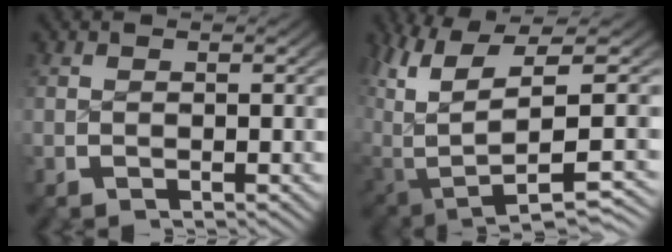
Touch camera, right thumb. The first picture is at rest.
{"total": 10.0, "force": [-2.4, 5.7, 7.8], "torque": [-0.164, -0.057, -0.003]}